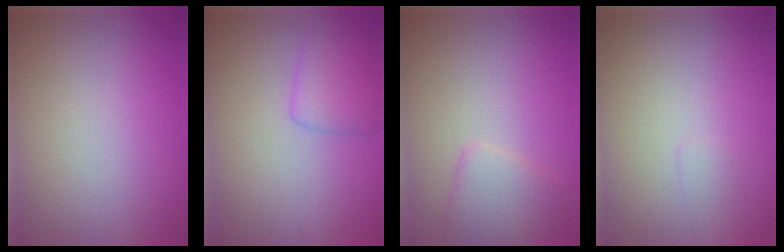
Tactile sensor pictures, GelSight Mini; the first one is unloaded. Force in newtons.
{"total": 2.7, "press": 2.7, "slide": 0.1}
{"total": 2.6, "press": 2.6, "slide": 0.3}
{"total": 0.5, "press": 0.5, "slide": 0.0}